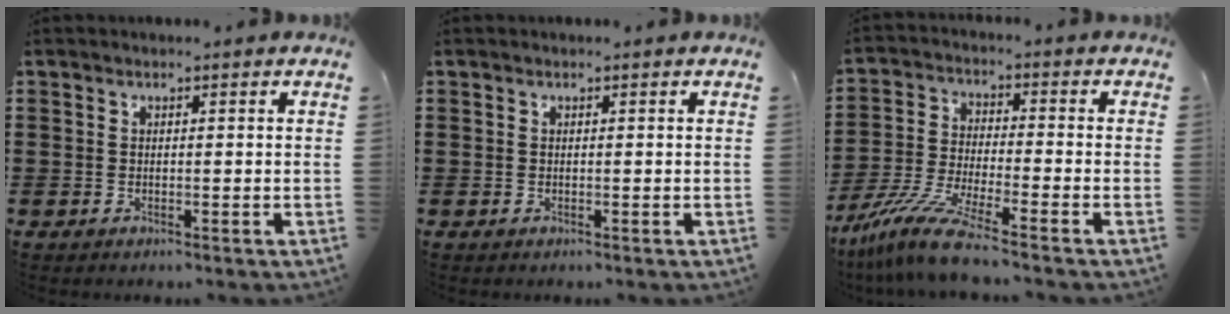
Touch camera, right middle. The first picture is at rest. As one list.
[{"total": 0.0}, {"total": 8.9, "force": [-7.4, 0.3, 4.9], "torque": [-0.112, -0.008, -0.149]}]